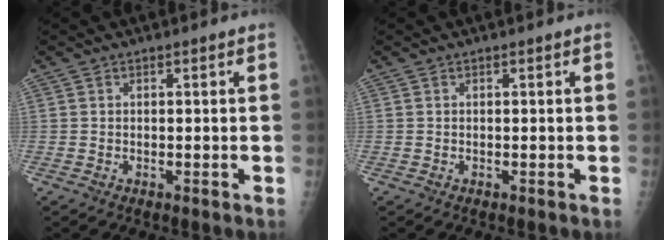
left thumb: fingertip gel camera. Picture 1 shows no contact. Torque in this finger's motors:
{"motor_torque": [0.02, 0.02, 0.01, -0.01, 0.00]}